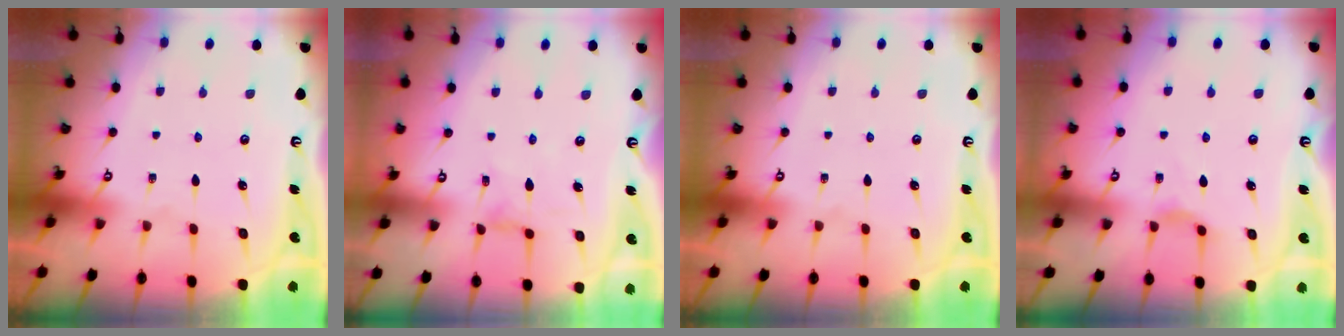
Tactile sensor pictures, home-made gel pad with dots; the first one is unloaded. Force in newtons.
{"total": 1.4, "press": 1.4, "slide": 0.2}
{"total": 0.0}
{"total": 2.7, "press": 2.7, "slide": 0.4}